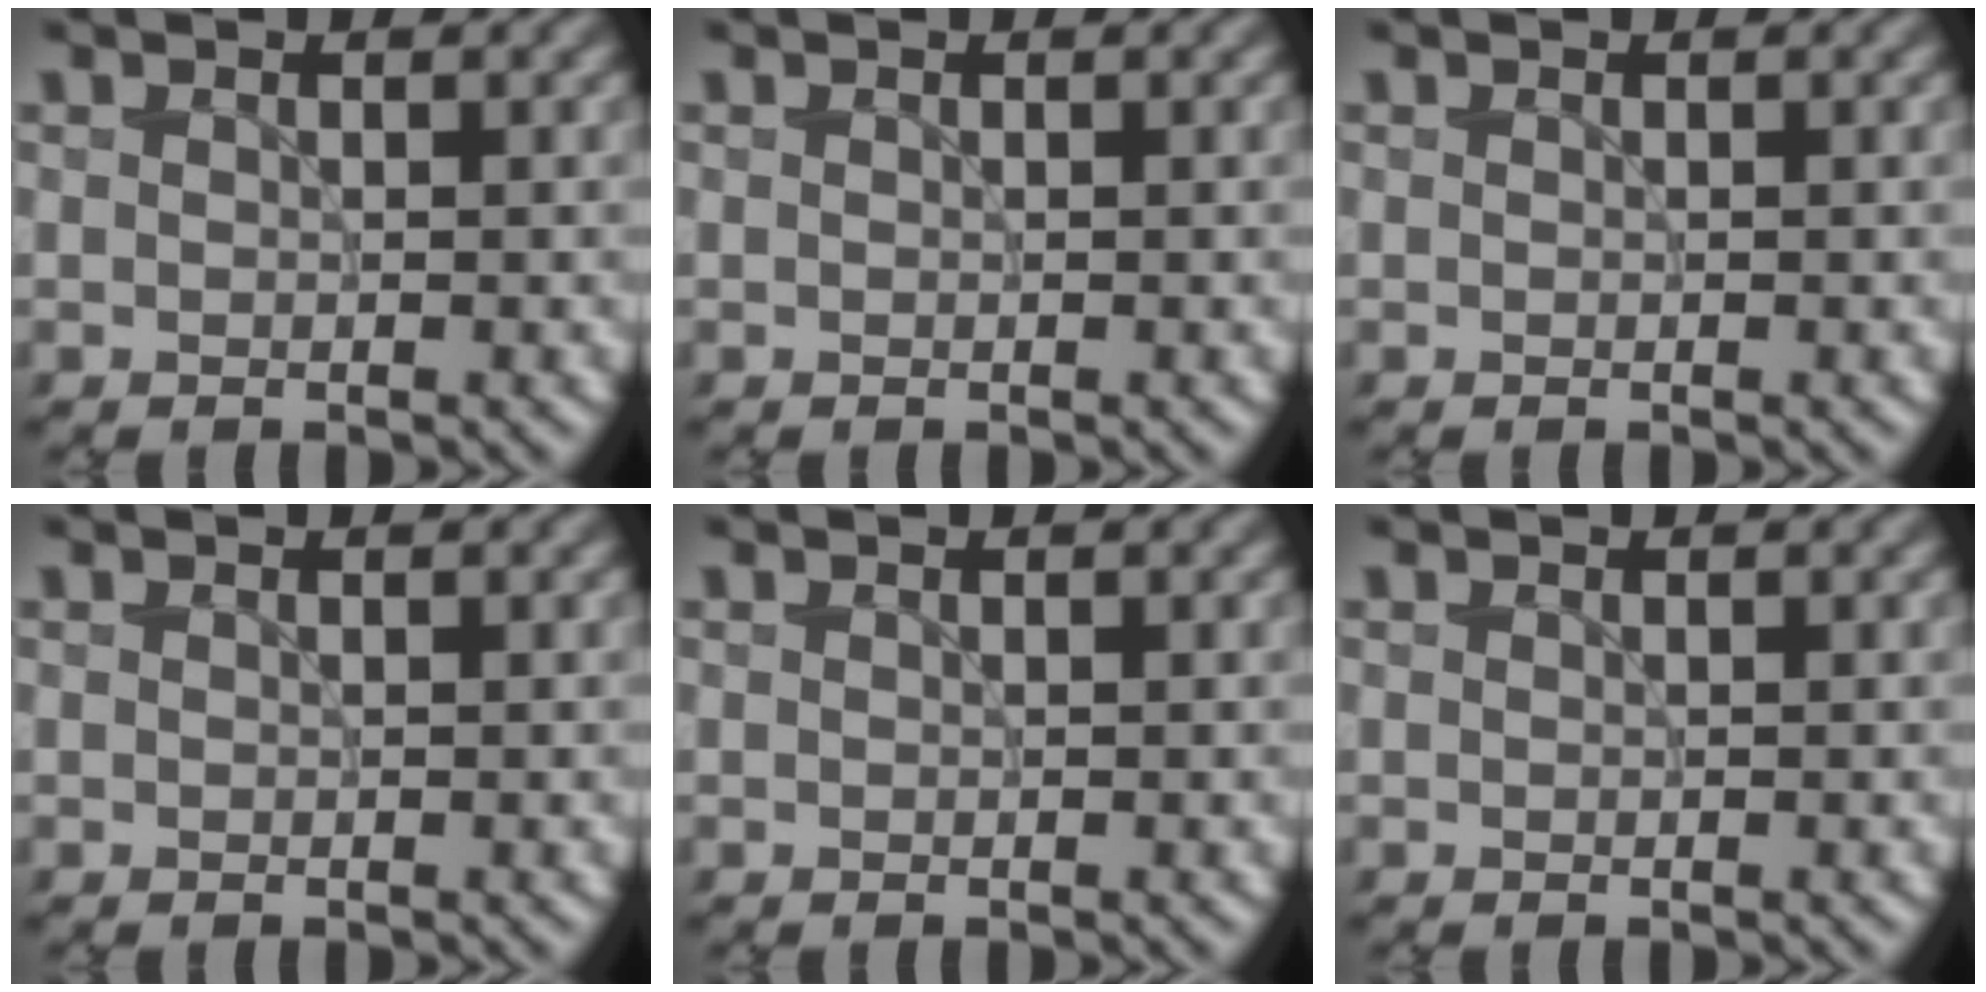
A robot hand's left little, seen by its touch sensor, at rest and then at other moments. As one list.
[{"total": 0.0}, {"total": 0.0}, {"total": 0.0}, {"total": 0.0}, {"total": 0.0}]